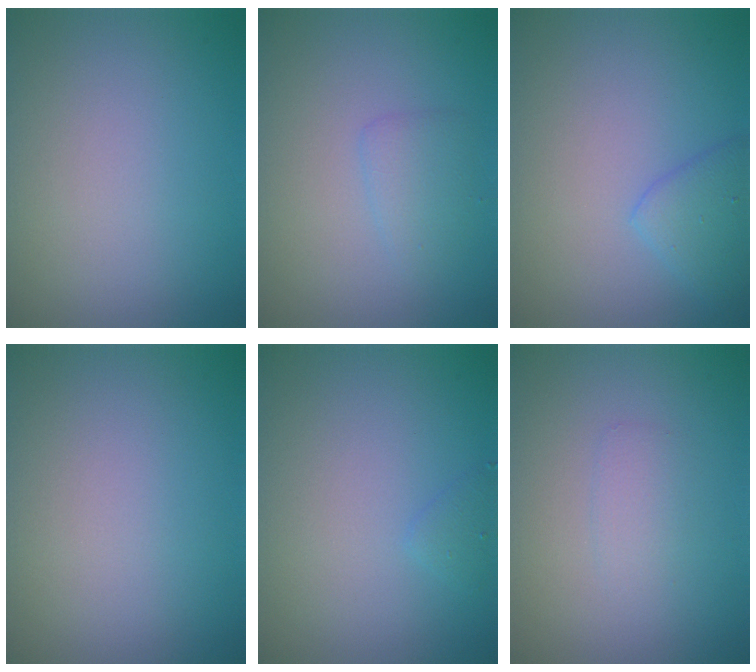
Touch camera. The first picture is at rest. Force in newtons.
{"total": 1.6, "press": 1.6, "slide": 0.1}
{"total": 2.3, "press": 2.3, "slide": 0.1}
{"total": 0.0}
{"total": 0.9, "press": 0.9, "slide": 0.0}
{"total": 1.2, "press": 1.2, "slide": 0.0}